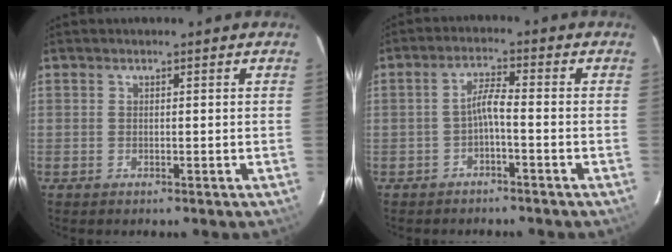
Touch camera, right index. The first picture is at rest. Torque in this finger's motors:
{"motor_torque": [0.94, -0.35, 0.55, 0.14]}